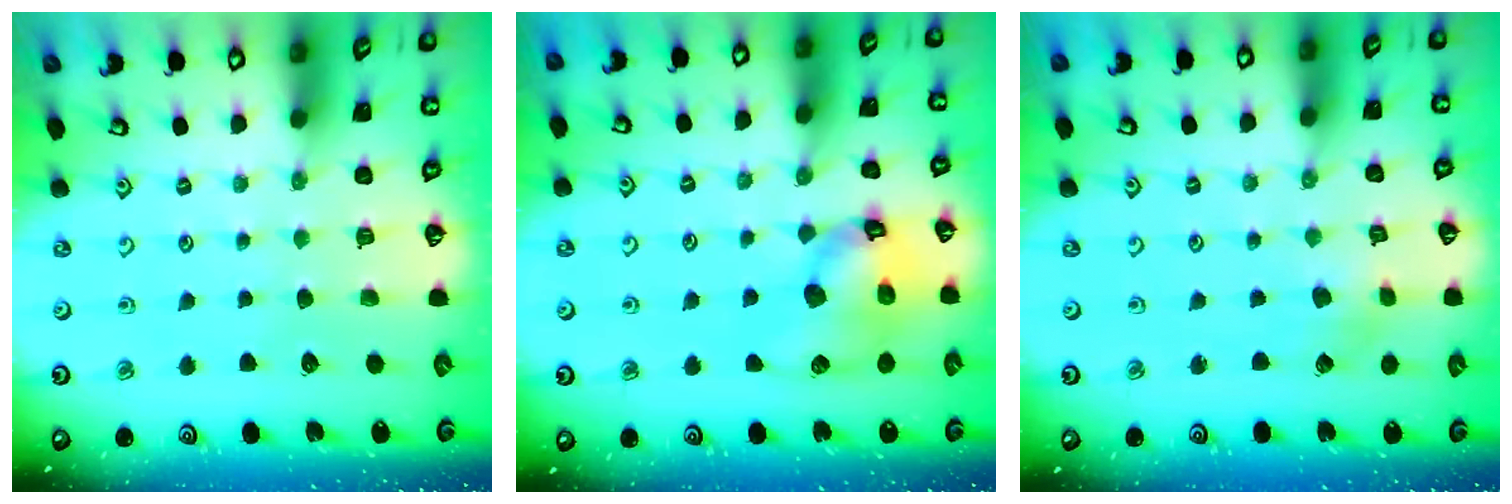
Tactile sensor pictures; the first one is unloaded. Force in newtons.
{"total": 13.9, "press": 13.8, "slide": 1.0}
{"total": 2.6, "press": 2.6, "slide": 0.4}